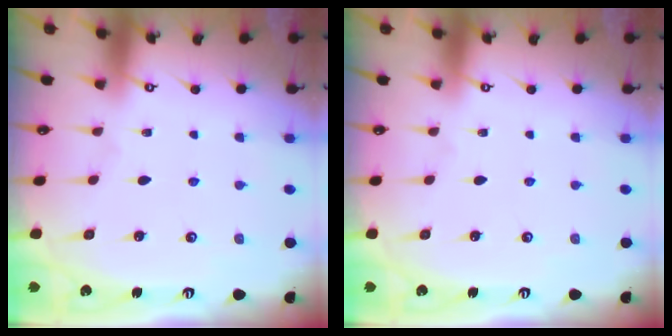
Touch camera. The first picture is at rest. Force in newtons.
{"total": 0.0}